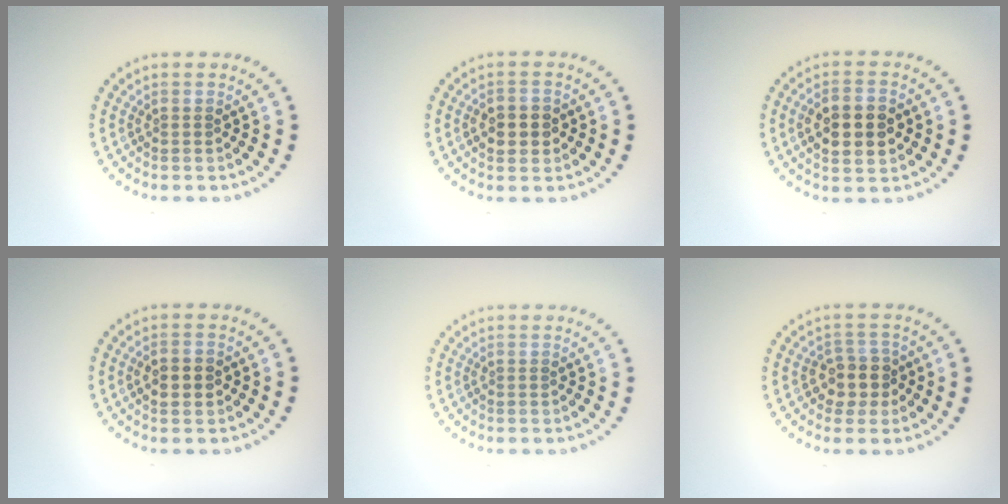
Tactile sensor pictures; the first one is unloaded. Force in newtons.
{"total": 2.7, "press": 2.7, "slide": 0.5}
{"total": 5.0, "press": 5.0, "slide": 0.3}
{"total": 2.7, "press": 2.7, "slide": 0.2}
{"total": 0.0}
{"total": 2.8, "press": 2.5, "slide": 1.3}